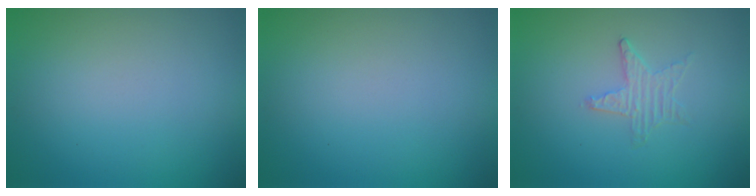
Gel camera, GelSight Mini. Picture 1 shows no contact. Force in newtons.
{"total": 0.0}
{"total": 0.5, "press": 0.5, "slide": 0.1}